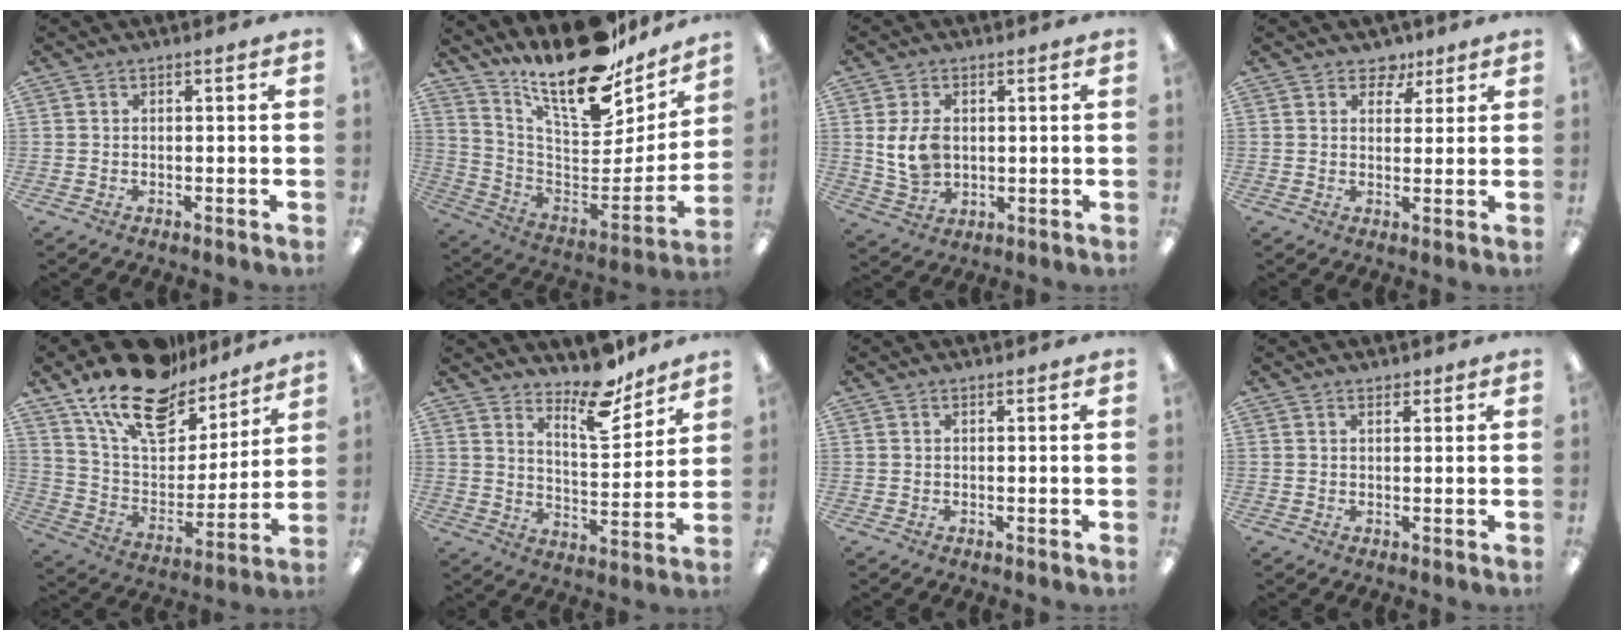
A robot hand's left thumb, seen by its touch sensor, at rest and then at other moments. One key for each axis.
{"total": 20.2, "fx": 16.3, "fy": 6.8, "fz": 10.0, "tx": -0.146, "ty": -0.135, "tz": 0.275}
{"total": 8.2, "fx": 1.2, "fy": 5.9, "fz": 5.5, "tx": -0.109, "ty": 0.002, "tz": 0.022}
{"total": 4.7, "fx": 3.4, "fy": 3.1, "fz": 1.1, "tx": -0.001, "ty": -0.017, "tz": 0.056}
{"total": 20.4, "fx": 15.6, "fy": 9.4, "fz": 9.2, "tx": -0.174, "ty": -0.098, "tz": 0.276}
{"total": 12.4, "fx": 10.3, "fy": 4.1, "fz": 5.6, "tx": -0.061, "ty": -0.080, "tz": 0.179}
{"total": 0.0}
{"total": 1.6, "fx": 1.1, "fy": 0.8, "fz": 0.8, "tx": -0.009, "ty": -0.002, "tz": 0.019}